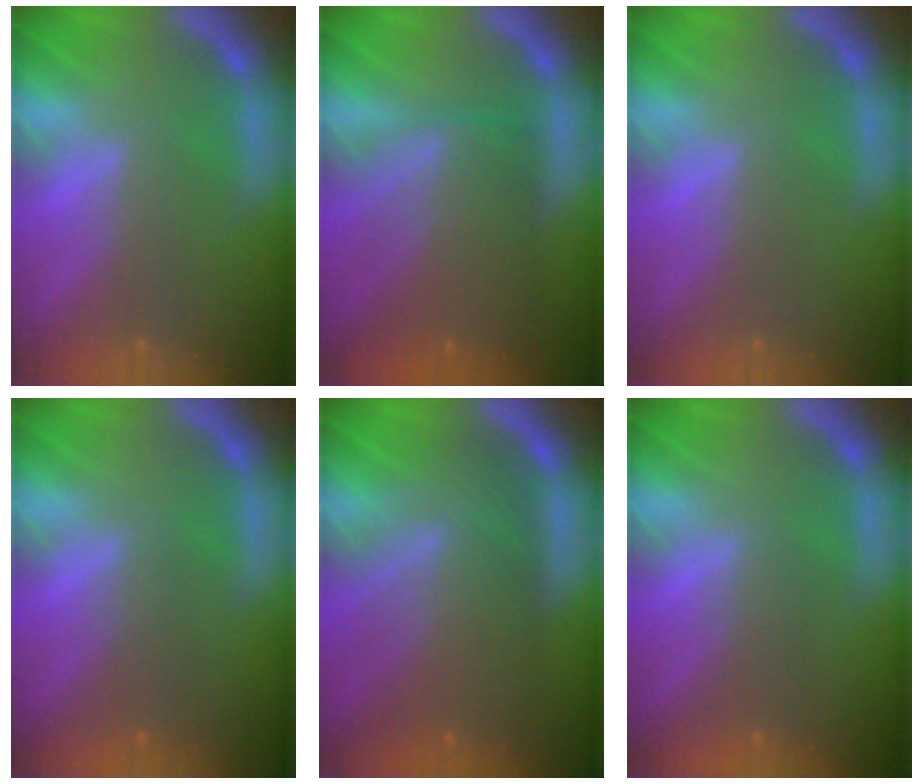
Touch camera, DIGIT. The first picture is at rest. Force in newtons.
{"total": 8.6}
{"total": 0.0}
{"total": 2.0}
{"total": 10.0}
{"total": 2.0}